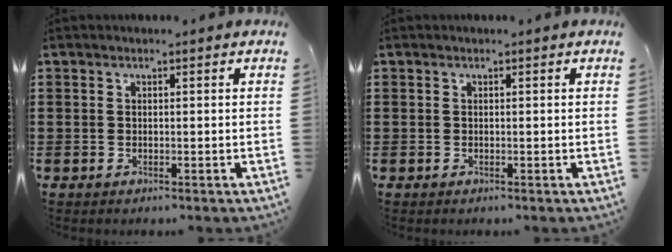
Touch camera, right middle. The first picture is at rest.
{"total": 0.0}